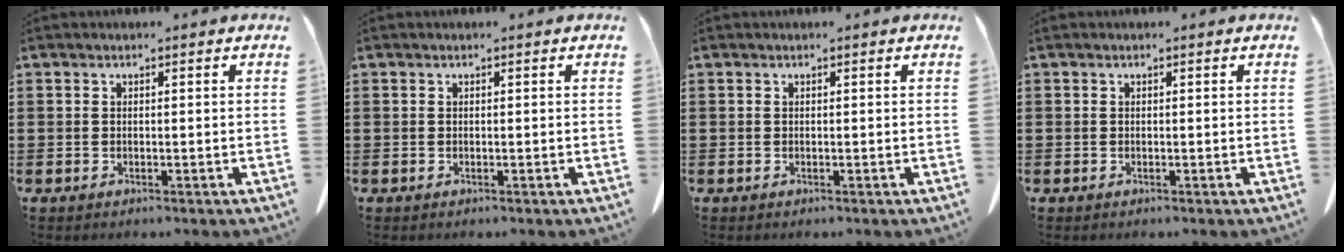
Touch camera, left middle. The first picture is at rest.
{"total": 0.0}
{"total": 0.0}
{"total": 0.0}